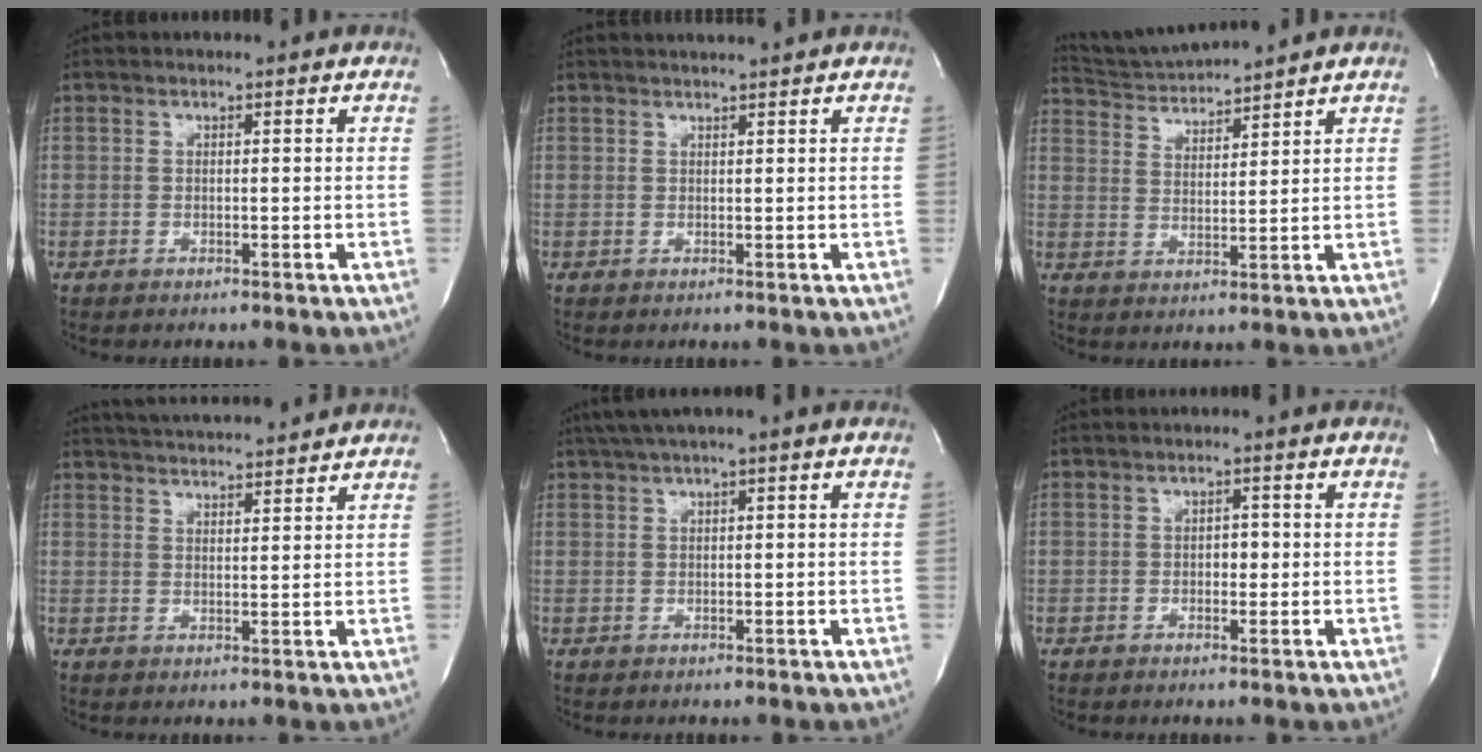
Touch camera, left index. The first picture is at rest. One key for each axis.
{"total": 3.1, "fx": 2.9, "fy": -0.6, "fz": 1.0, "tx": -0.009, "ty": 0.007, "tz": 0.038}
{"total": 6.5, "fx": 6.4, "fy": -1.2, "fz": 0.5, "tx": -0.019, "ty": 0.001, "tz": 0.127}
{"total": 11.7, "fx": 11.0, "fy": 1.0, "fz": 4.0, "tx": -0.072, "ty": 0.011, "tz": 0.157}
{"total": 3.8, "fx": 2.3, "fy": -0.2, "fz": 3.1, "tx": -0.062, "ty": 0.017, "tz": 0.041}
{"total": 1.7, "fx": -0.5, "fy": 1.0, "fz": 1.2, "tx": -0.013, "ty": -0.005, "tz": -0.011}